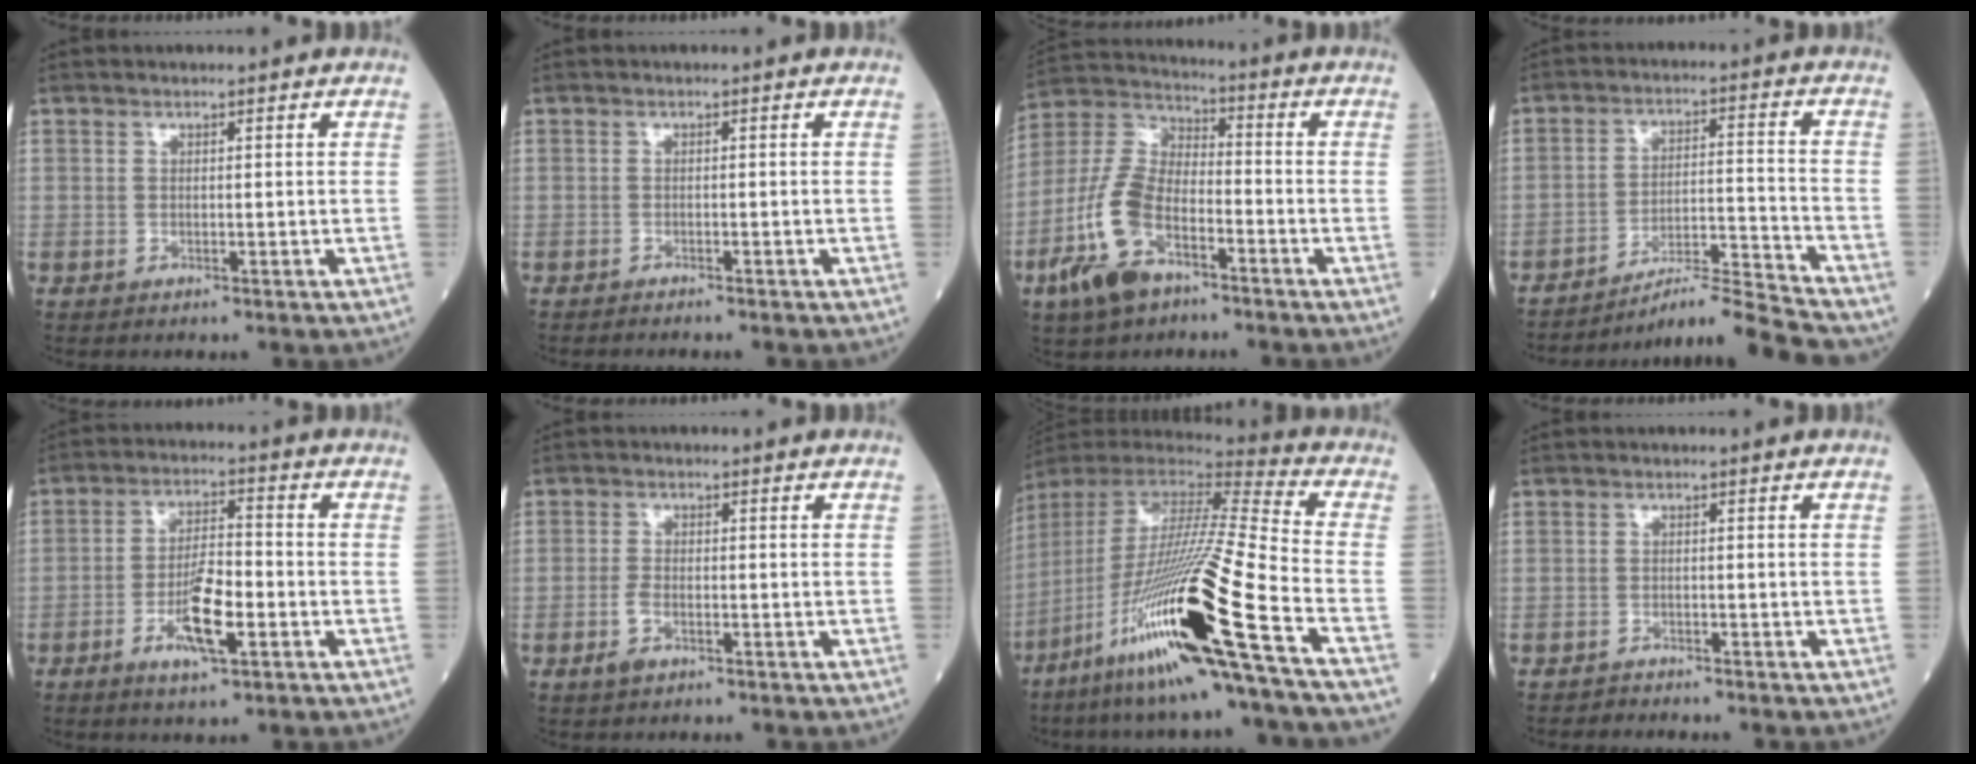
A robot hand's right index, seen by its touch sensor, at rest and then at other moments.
{"total": 1.2, "force": [-1.1, -0.2, 0.3], "torque": [-0.004, 0.000, -0.013]}
{"total": 12.5, "force": [-6.4, 5.7, 9.0], "torque": [-0.217, 0.000, -0.124]}
{"total": 9.6, "force": [-9.2, -2.2, 1.6], "torque": [-0.025, 0.023, -0.155]}
{"total": 7.9, "force": [-3.0, 1.8, 7.1], "torque": [-0.136, -0.002, -0.052]}
{"total": 2.6, "force": [-1.3, 1.1, 1.9], "torque": [-0.045, 0.000, -0.023]}
{"total": 27.6, "force": [-12.8, -0.6, 24.4], "torque": [-0.479, -0.062, -0.242]}
{"total": 1.1, "force": [-1.0, -0.1, -0.4], "torque": [0.006, -0.005, -0.017]}